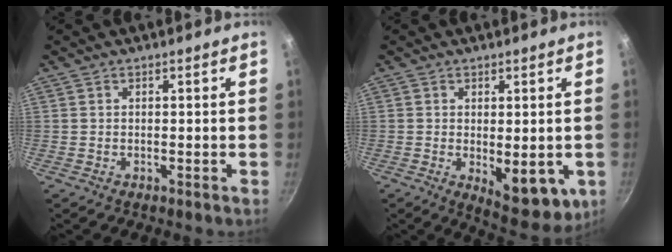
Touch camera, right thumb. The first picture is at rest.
{"total": 10.3, "force": [-1.6, 4.9, 9.0], "torque": [-0.099, -0.016, -0.009]}